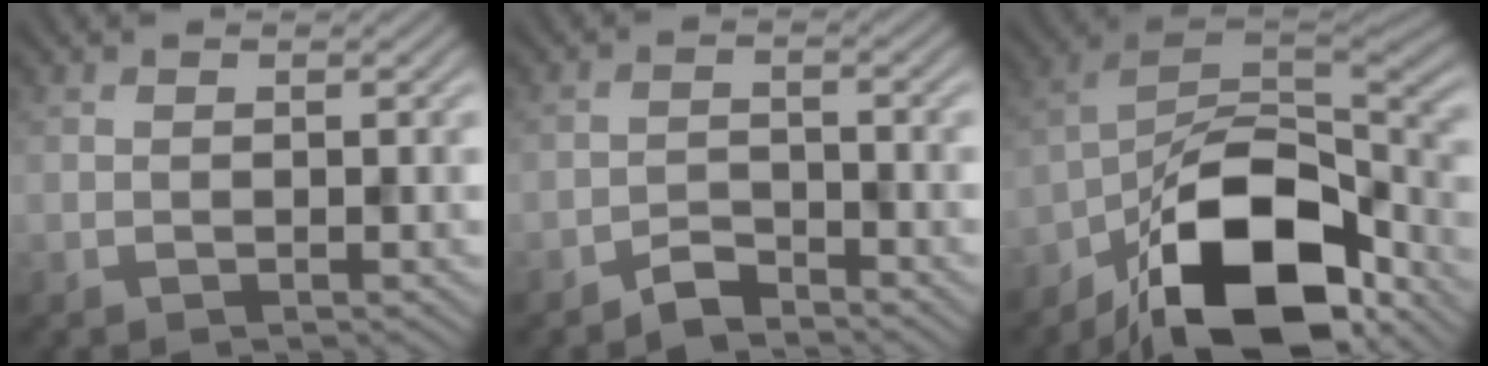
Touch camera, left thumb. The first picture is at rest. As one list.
[{"total": 2.5, "force": [-2.3, 0.7, 0.8], "torque": [-0.010, 0.005, -0.049]}, {"total": 16.2, "force": [-9.6, 7.4, 10.8], "torque": [-0.182, -0.013, -0.190]}]